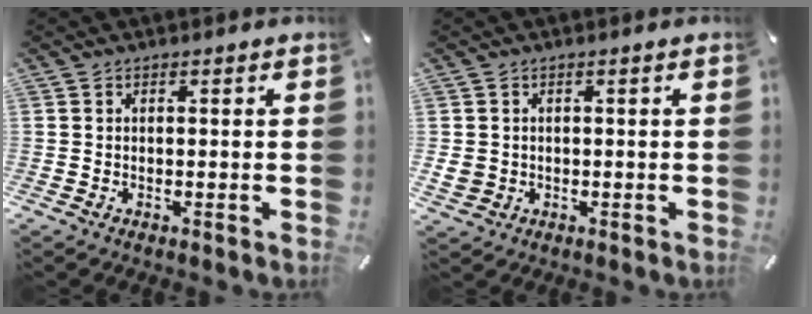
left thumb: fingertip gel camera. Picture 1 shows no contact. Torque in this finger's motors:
{"motor_torque": [-0.01, -0.03, 0.10, 0.00, 0.10]}